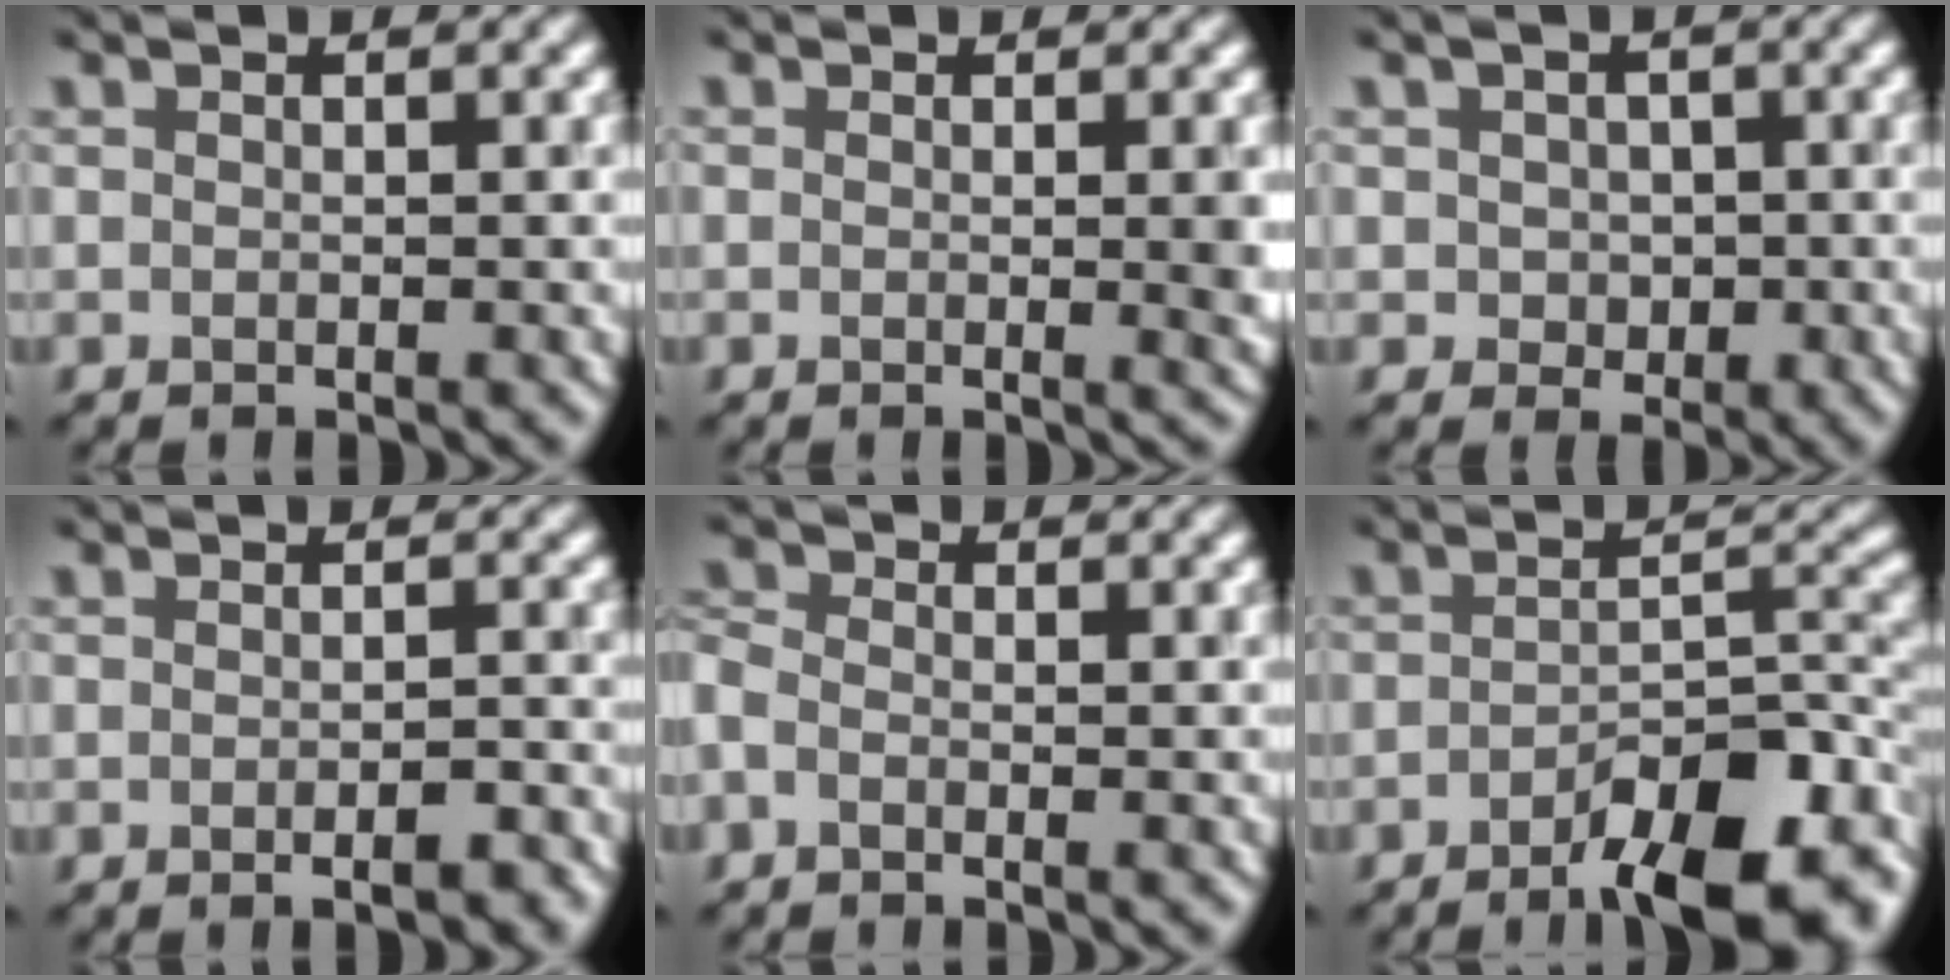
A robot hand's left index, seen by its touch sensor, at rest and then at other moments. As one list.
[{"total": 2.2, "force": [0.0, 0.4, 2.2], "torque": [-0.027, -0.007, 0.004]}, {"total": 2.0, "force": [-0.2, 1.9, 0.6], "torque": [-0.011, -0.009, 0.000]}, {"total": 2.3, "force": [-1.3, 0.6, 1.8], "torque": [-0.022, -0.005, -0.012]}, {"total": 1.4, "force": [-1.0, 0.8, 0.6], "torque": [-0.024, -0.006, -0.023]}, {"total": 8.6, "force": [-5.5, 2.3, 6.2], "torque": [-0.087, 0.000, -0.080]}]